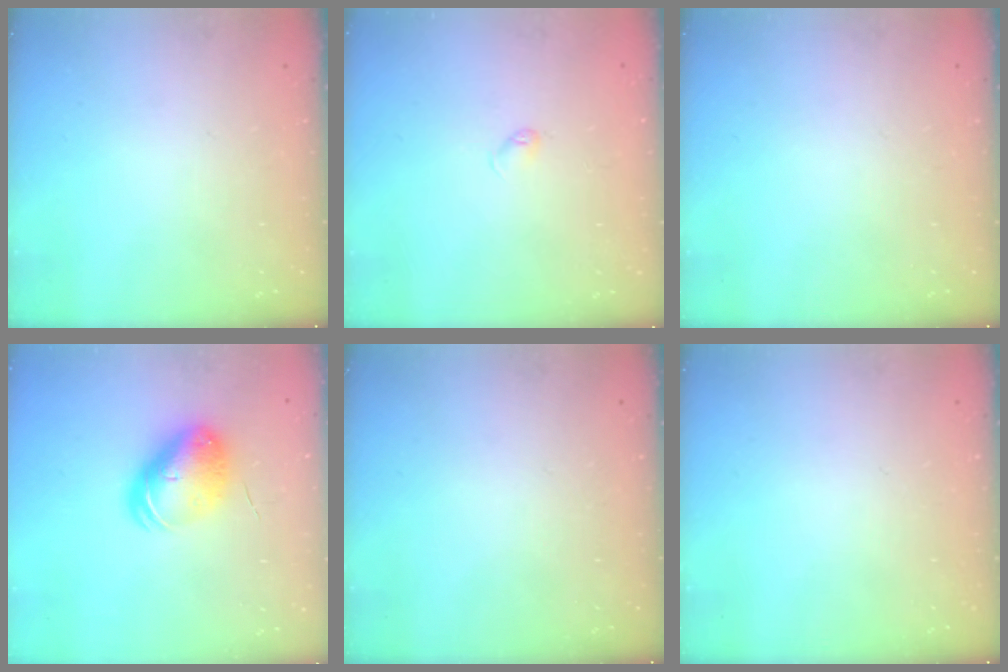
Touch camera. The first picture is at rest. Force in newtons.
{"total": 2.7, "press": 2.6, "slide": 0.4}
{"total": 0.0}
{"total": 9.3, "press": 9.1, "slide": 2.0}
{"total": 0.0}
{"total": 0.0}